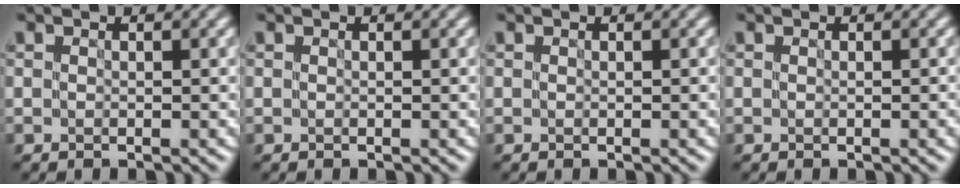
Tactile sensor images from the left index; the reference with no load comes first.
{"total": 0.0}
{"total": 0.0}
{"total": 1.2, "force": [-0.3, 0.6, 1.1], "torque": [-0.010, -0.002, -0.002]}